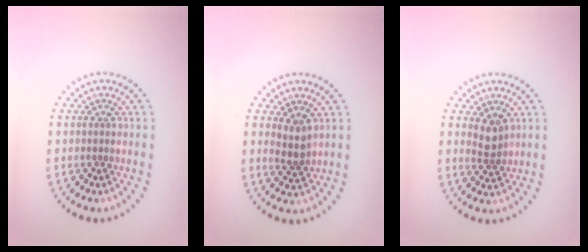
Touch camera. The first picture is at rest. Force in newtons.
{"total": 1.9, "press": 1.5, "slide": 1.1}
{"total": 1.8, "press": 1.6, "slide": 0.9}